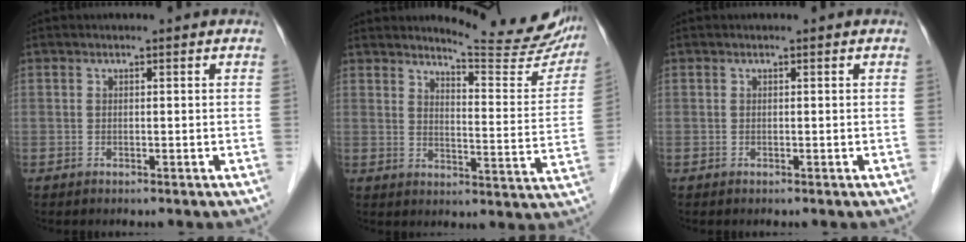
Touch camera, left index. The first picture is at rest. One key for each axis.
{"total": 15.8, "fx": 15.0, "fy": 1.6, "fz": 4.6, "tx": -0.053, "ty": -0.082, "tz": 0.168}
{"total": 0.0}